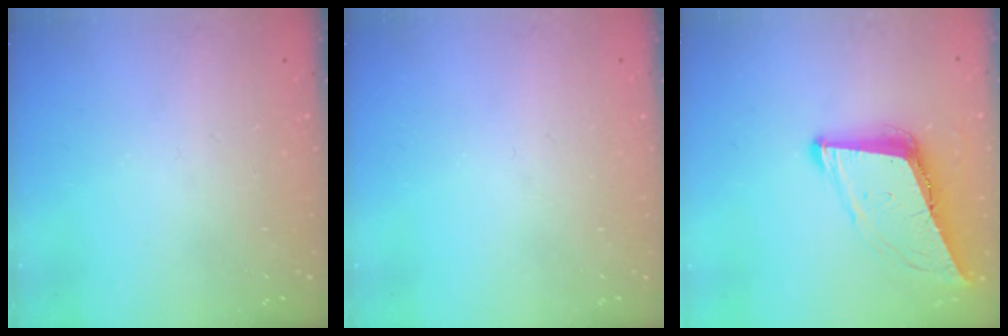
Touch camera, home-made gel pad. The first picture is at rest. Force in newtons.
{"total": 0.0}
{"total": 10.3, "press": 9.6, "slide": 3.6}